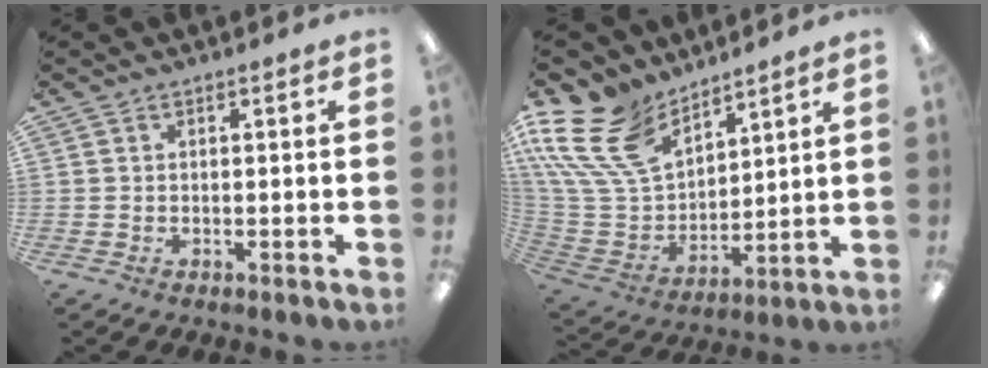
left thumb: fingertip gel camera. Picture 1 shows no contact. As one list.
[{"total": 20.1, "force": [12.0, 12.3, 10.5], "torque": [-0.265, -0.064, 0.224]}]